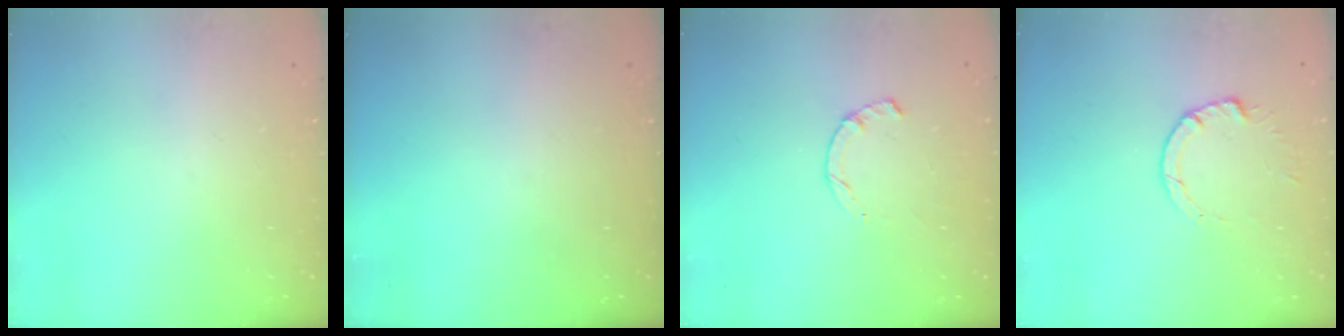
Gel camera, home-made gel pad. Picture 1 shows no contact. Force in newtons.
{"total": 0.0}
{"total": 1.9, "press": 1.9, "slide": 0.3}
{"total": 3.5, "press": 3.5, "slide": 0.4}